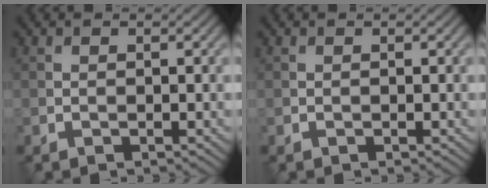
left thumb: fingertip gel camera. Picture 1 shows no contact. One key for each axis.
{"total": 0.0}